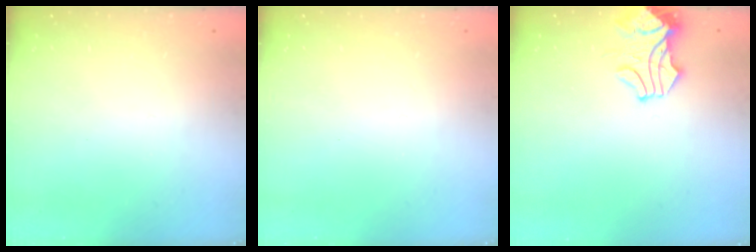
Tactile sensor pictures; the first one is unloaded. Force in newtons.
{"total": 0.0}
{"total": 1.6, "press": 1.4, "slide": 0.8}